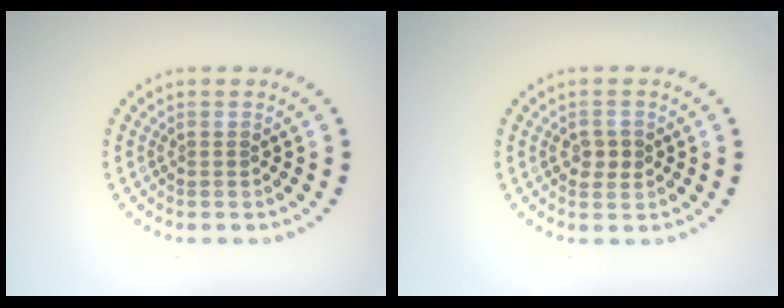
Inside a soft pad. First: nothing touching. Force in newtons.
{"total": 1.9, "press": 1.9, "slide": 0.1}